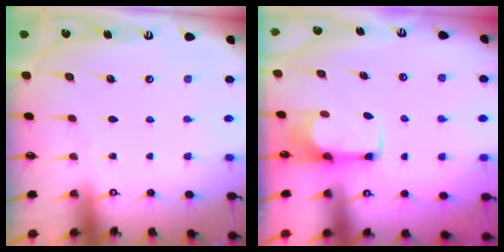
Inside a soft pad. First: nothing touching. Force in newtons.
{"total": 2.6, "press": 2.4, "slide": 1.1}